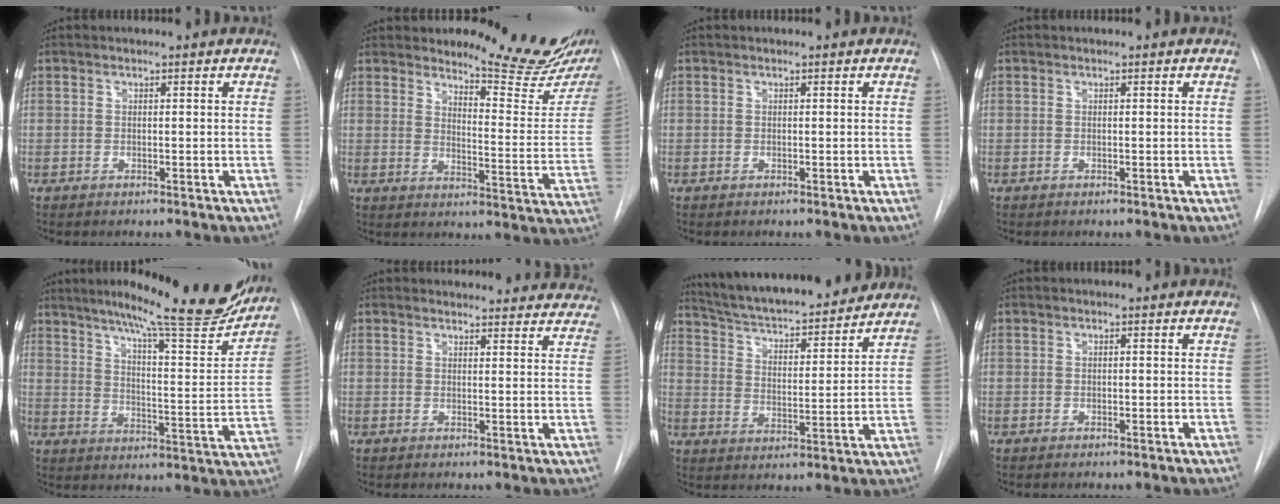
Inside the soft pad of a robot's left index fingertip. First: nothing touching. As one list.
[{"total": 14.5, "force": [12.8, 1.9, 6.6], "torque": [-0.079, -0.094, 0.151]}, {"total": 0.8, "force": [-0.8, -0.1, -0.1], "torque": [0.002, -0.006, -0.011]}, {"total": 0.0}, {"total": 21.2, "force": [18.1, 1.4, 11.0], "torque": [-0.162, -0.050, 0.239]}, {"total": 16.4, "force": [15.6, 3.9, 2.8], "torque": [-0.019, -0.033, 0.161]}, {"total": 19.4, "force": [17.4, 3.0, 8.0], "torque": [-0.132, 0.002, 0.260]}, {"total": 0.9, "force": [-0.8, 0.1, 0.1], "torque": [0.000, -0.006, -0.012]}]